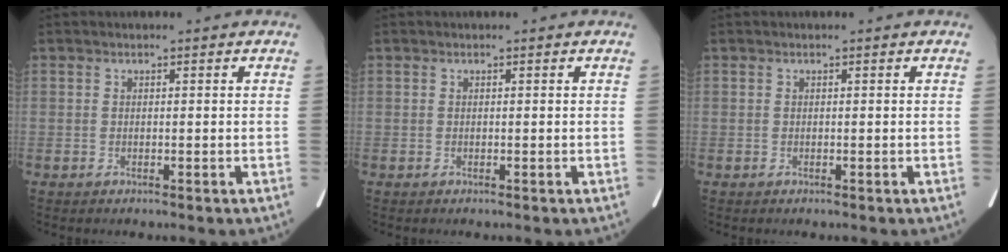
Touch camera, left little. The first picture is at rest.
{"total": 0.0}
{"total": 0.0}